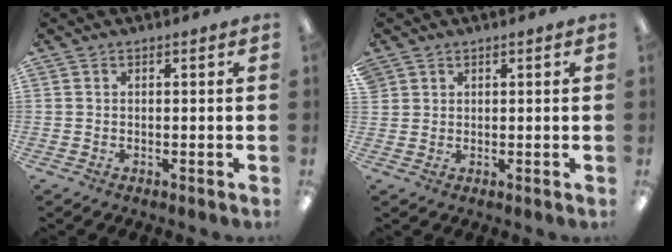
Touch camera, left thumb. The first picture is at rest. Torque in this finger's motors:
{"motor_torque": [1.75, 1.75, 1.39, -1.38, 0.42]}